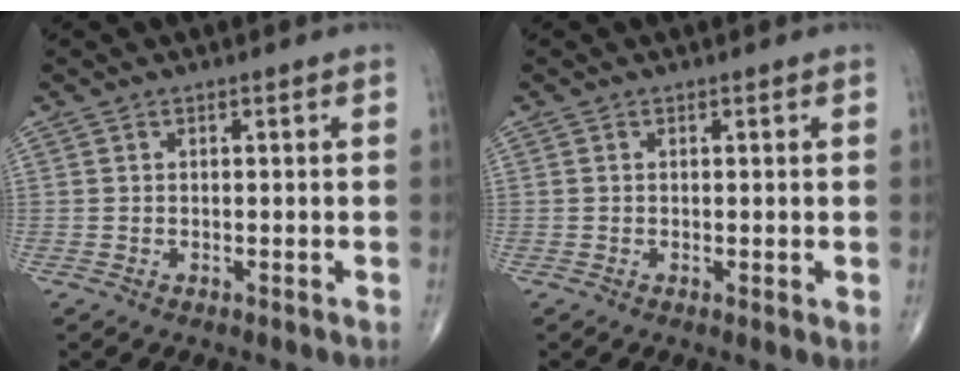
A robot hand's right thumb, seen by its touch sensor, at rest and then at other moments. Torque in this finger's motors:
{"motor_torque": [-0.15, 0.08, -0.01, 0.04, -0.04]}